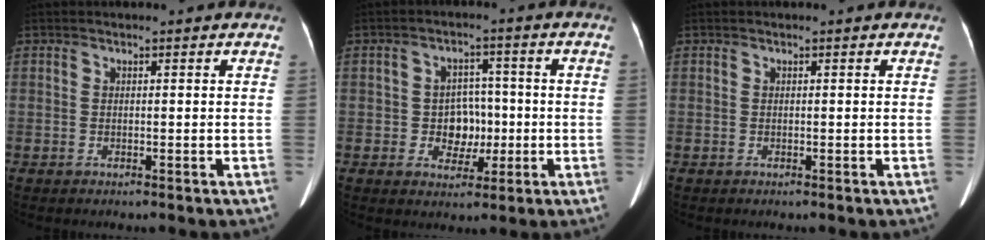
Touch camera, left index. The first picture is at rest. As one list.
[{"total": 5.3, "force": [-0.8, 4.2, 3.2], "torque": [-0.053, 0.014, -0.008]}, {"total": 0.0}]